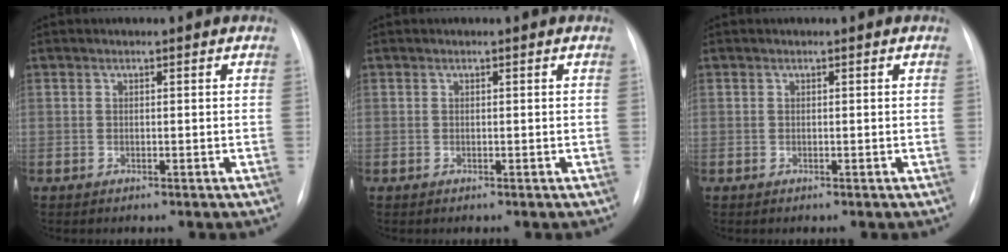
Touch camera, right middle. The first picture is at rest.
{"total": 0.0}
{"total": 0.0}